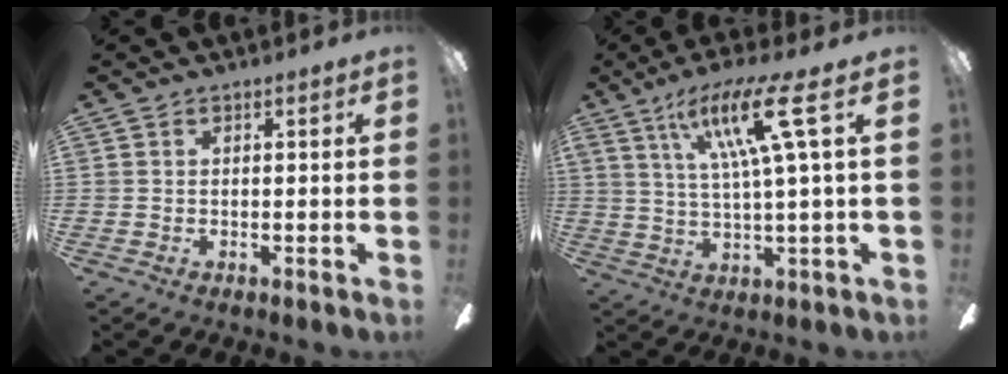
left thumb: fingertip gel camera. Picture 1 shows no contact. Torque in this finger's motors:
{"motor_torque": [1.88, 1.78, 2.07, -0.71, 0.43]}